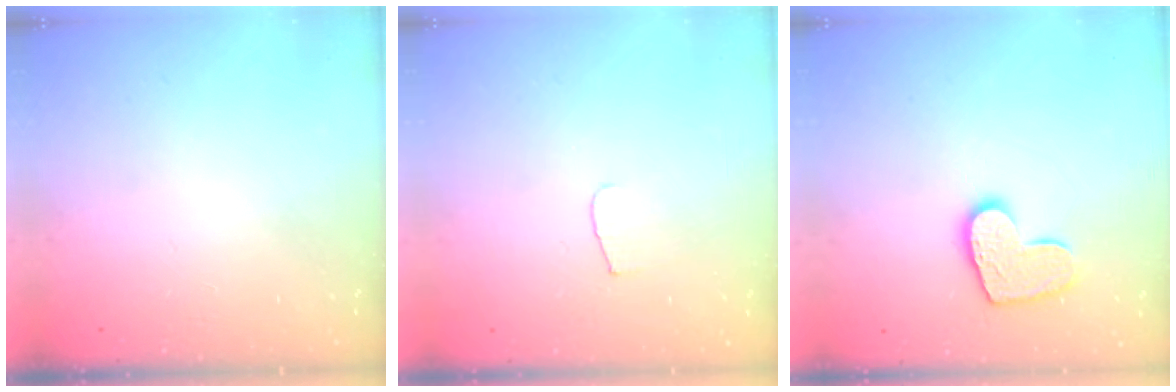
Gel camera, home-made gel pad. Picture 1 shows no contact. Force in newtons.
{"total": 4.3, "press": 4.2, "slide": 0.4}
{"total": 10.6, "press": 10.6, "slide": 0.8}